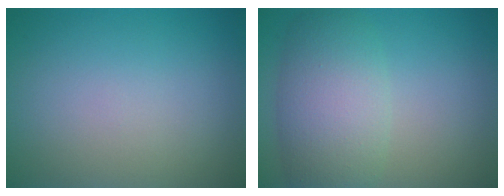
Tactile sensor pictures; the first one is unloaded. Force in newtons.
{"total": 4.5, "press": 4.4, "slide": 0.6}